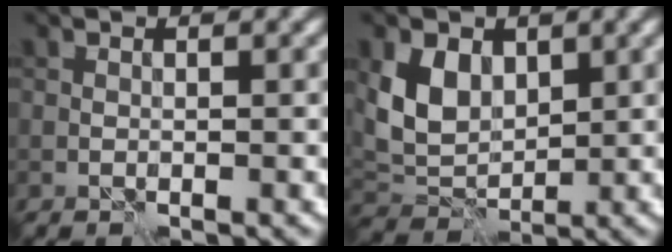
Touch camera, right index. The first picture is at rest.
{"total": 4.8, "force": [1.5, 3.6, 2.8], "torque": [-0.063, -0.005, 0.030]}